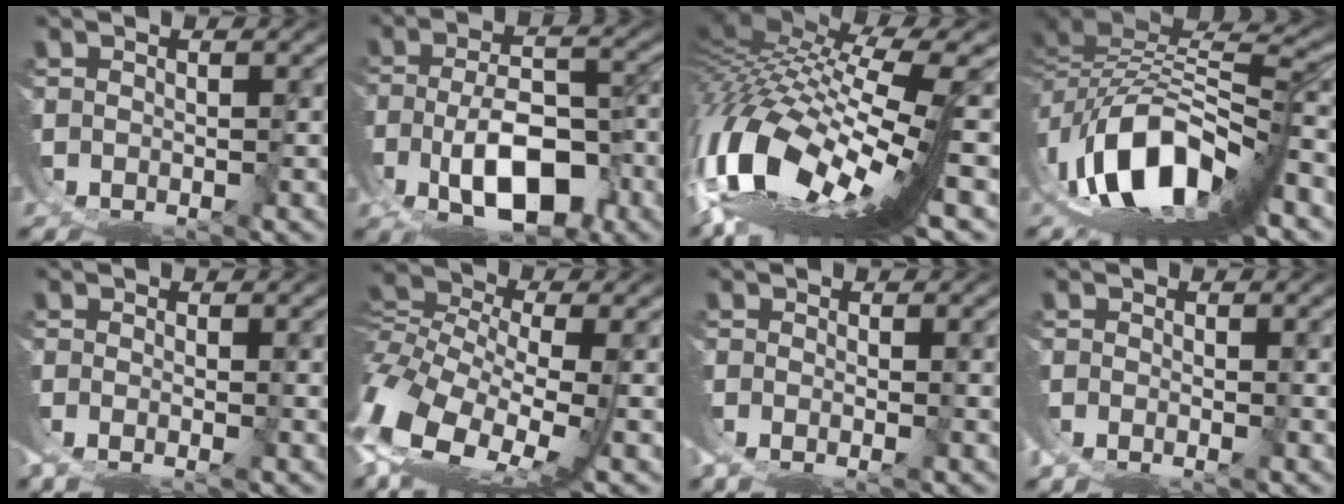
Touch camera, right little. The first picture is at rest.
{"total": 7.8, "force": [0.3, 3.8, 6.8], "torque": [-0.104, -0.022, 0.020]}
{"total": 17.7, "force": [0.1, 8.5, 15.5], "torque": [-0.289, -0.019, 0.019]}
{"total": 14.1, "force": [-0.7, 8.0, 11.6], "torque": [-0.202, -0.019, 0.001]}
{"total": 2.5, "force": [-1.2, 1.0, 1.9], "torque": [-0.039, -0.009, -0.012]}
{"total": 8.9, "force": [1.1, 5.1, 7.3], "torque": [-0.172, -0.031, 0.034]}
{"total": 2.6, "force": [-1.2, 1.4, 1.8], "torque": [-0.037, -0.007, -0.016]}
{"total": 2.5, "force": [-1.1, 1.9, 1.2], "torque": [-0.028, -0.005, -0.019]}